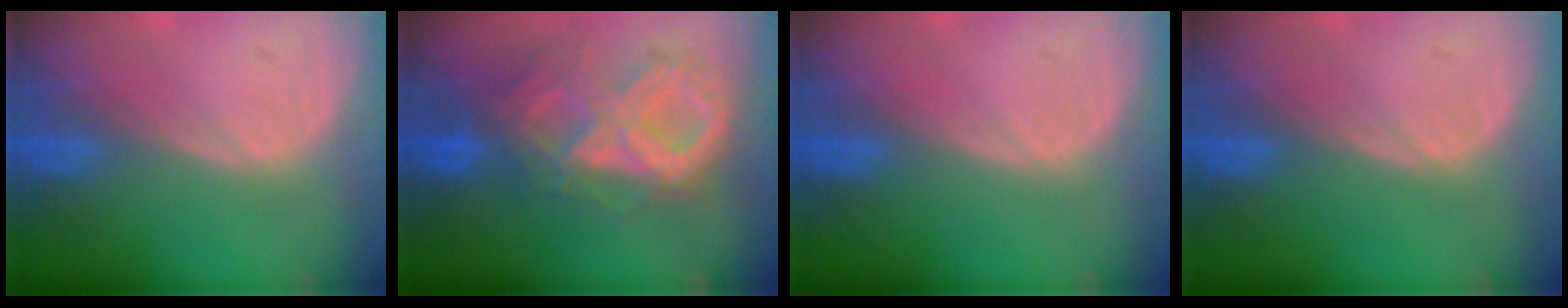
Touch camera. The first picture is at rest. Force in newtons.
{"total": 10.5, "press": 8.9, "slide": 5.5}
{"total": 0.0}
{"total": 0.0}